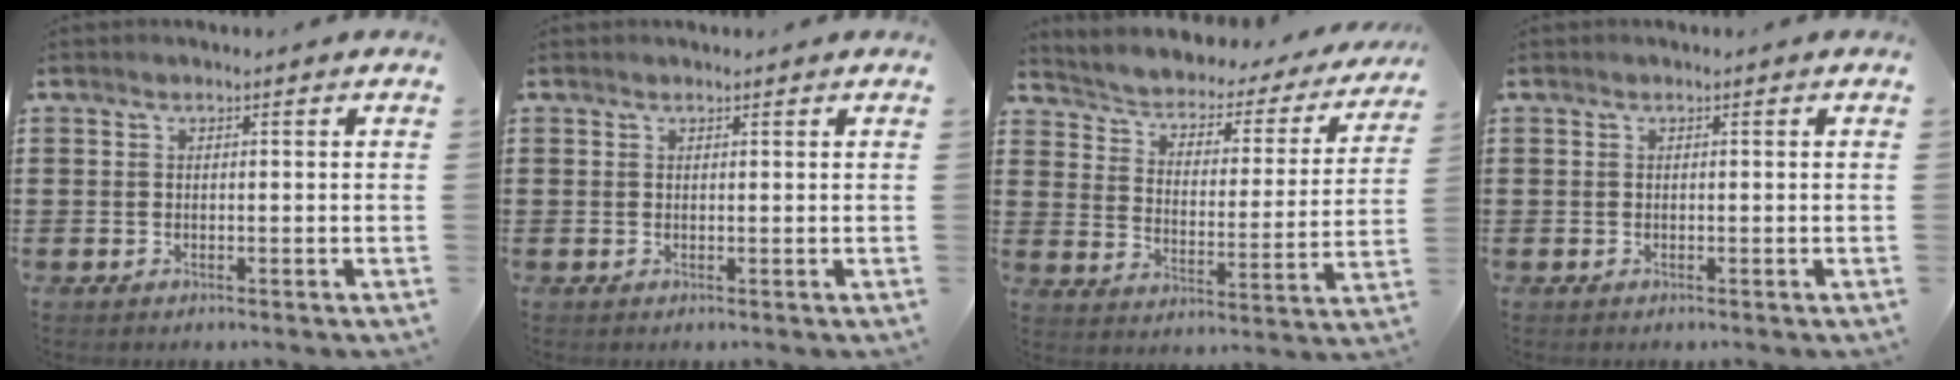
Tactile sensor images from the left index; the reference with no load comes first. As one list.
[{"total": 0.0}, {"total": 1.7, "force": [1.1, 1.1, 0.7], "torque": [-0.028, -0.022, 0.004]}, {"total": 0.0}]